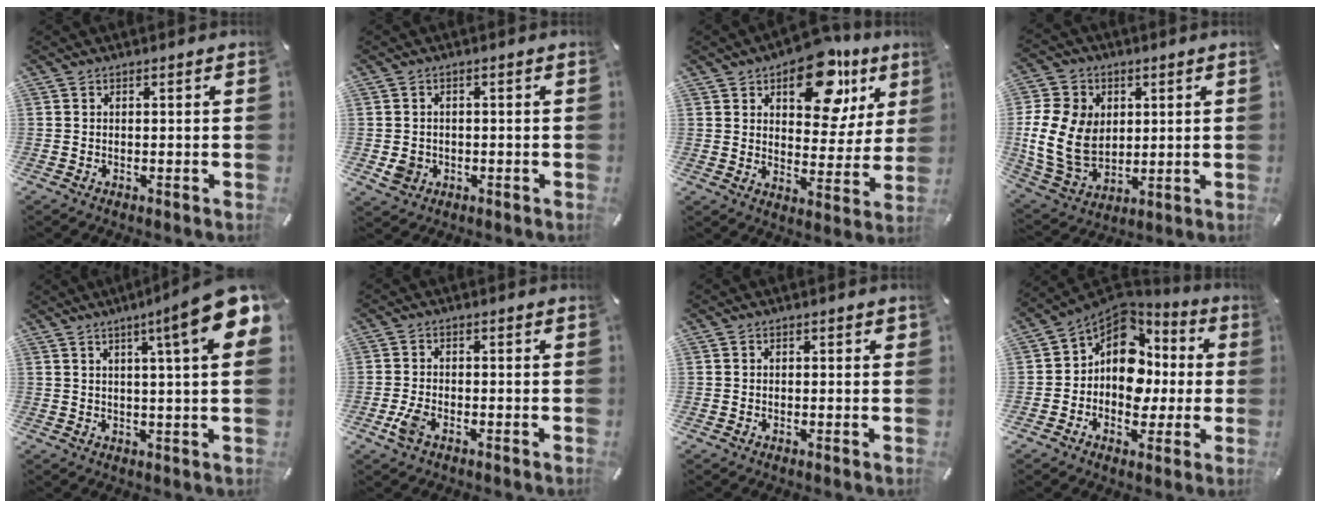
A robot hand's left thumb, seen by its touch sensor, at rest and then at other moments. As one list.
[{"total": 3.6, "force": [-0.9, 3.3, 1.2], "torque": [-0.019, -0.002, -0.017]}, {"total": 17.2, "force": [10.2, 9.5, 10.1], "torque": [-0.131, -0.056, 0.173]}, {"total": 15.8, "force": [0.8, 12.9, 9.1], "torque": [-0.206, -0.001, 0.013]}, {"total": 14.2, "force": [6.4, 1.0, 12.6], "torque": [-0.189, -0.032, 0.092]}, {"total": 3.8, "force": [-1.9, 2.0, 2.7], "torque": [-0.069, -0.002, -0.040]}, {"total": 0.7, "force": [0.0, 0.7, 0.3], "torque": [-0.004, 0.007, -0.001]}, {"total": 11.9, "force": [0.5, 10.2, 6.0], "torque": [-0.108, -0.020, 0.014]}]